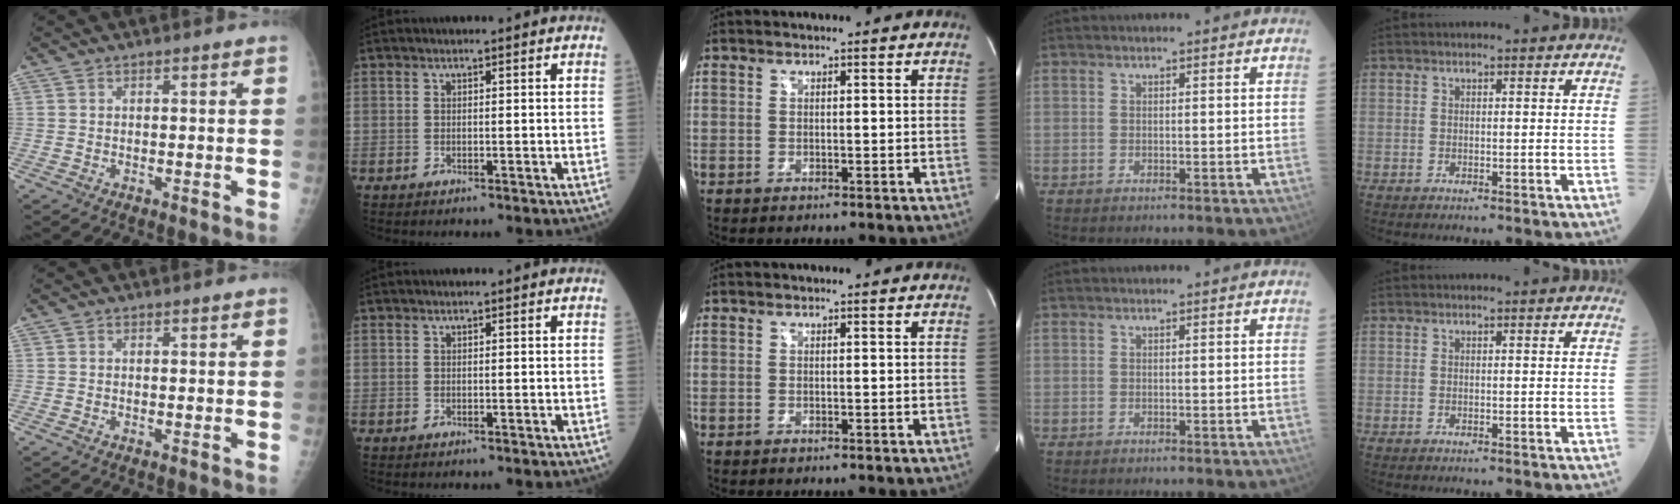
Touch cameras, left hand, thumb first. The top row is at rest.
{}